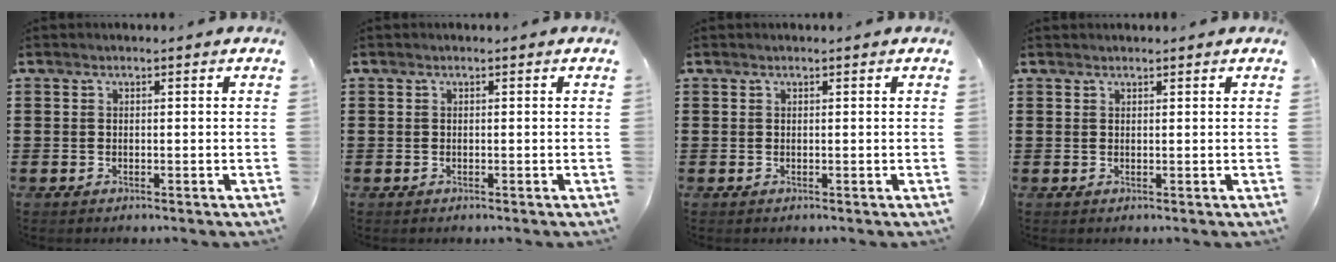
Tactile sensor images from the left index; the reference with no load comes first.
{"total": 0.0}
{"total": 0.0}
{"total": 0.8, "force": [0.8, 0.0, 0.0], "torque": [-0.002, -0.001, 0.016]}